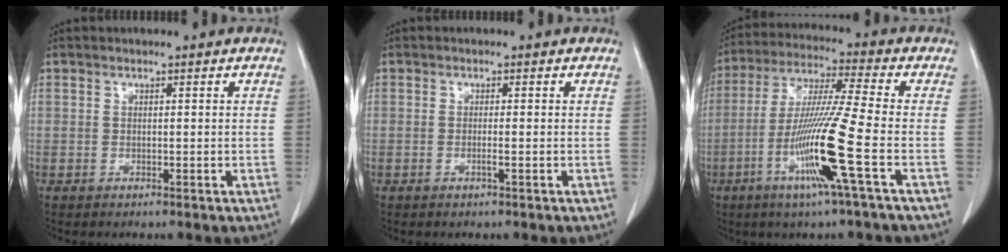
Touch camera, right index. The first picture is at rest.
{"total": 0.9, "force": [-0.3, -0.2, 0.8], "torque": [-0.013, 0.001, -0.003]}
{"total": 13.8, "force": [-4.7, -1.9, 12.8], "torque": [-0.254, -0.021, -0.094]}